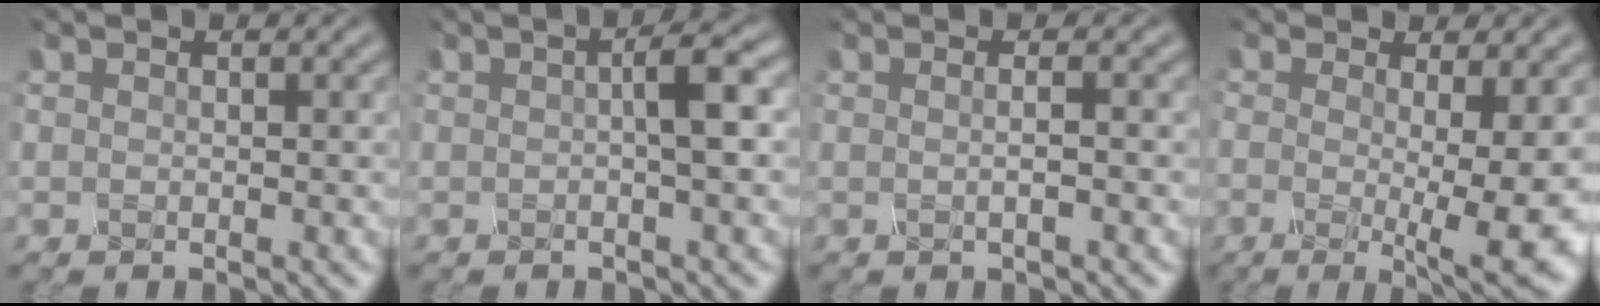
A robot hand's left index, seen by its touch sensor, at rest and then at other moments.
{"total": 3.3, "force": [0.1, 0.7, 3.2], "torque": [-0.053, 0.012, -0.004]}
{"total": 3.2, "force": [0.7, 1.6, 2.7], "torque": [-0.022, 0.025, -0.026]}
{"total": 7.6, "force": [-0.5, 1.4, 7.4], "torque": [-0.088, -0.017, -0.014]}